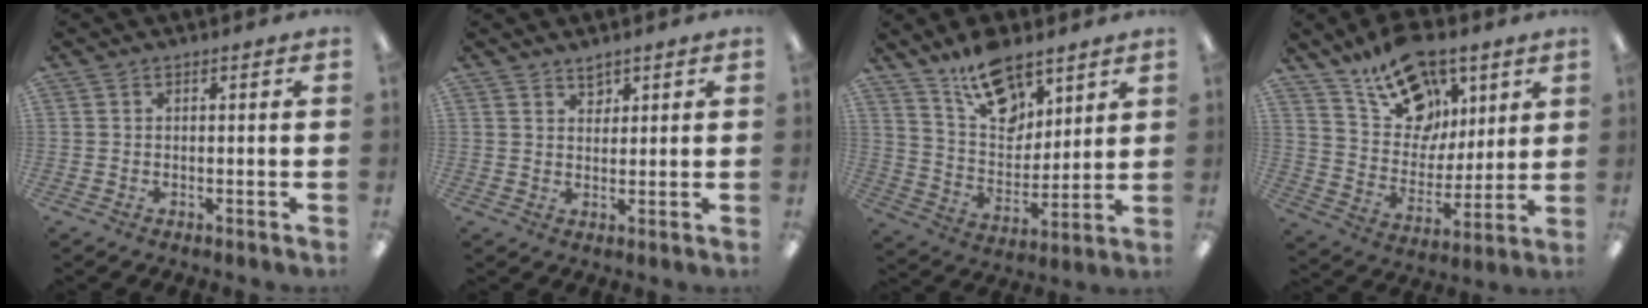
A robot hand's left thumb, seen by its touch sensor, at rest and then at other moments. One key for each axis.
{"total": 2.7, "fx": 2.3, "fy": 1.3, "fz": 0.6, "tx": 0.002, "ty": -0.014, "tz": 0.040}
{"total": 14.4, "fx": 10.3, "fy": 7.5, "fz": 6.6, "tx": -0.105, "ty": -0.060, "tz": 0.190}
{"total": 18.7, "fx": 11.4, "fy": 12.2, "fz": 8.3, "tx": -0.124, "ty": -0.064, "tz": 0.210}